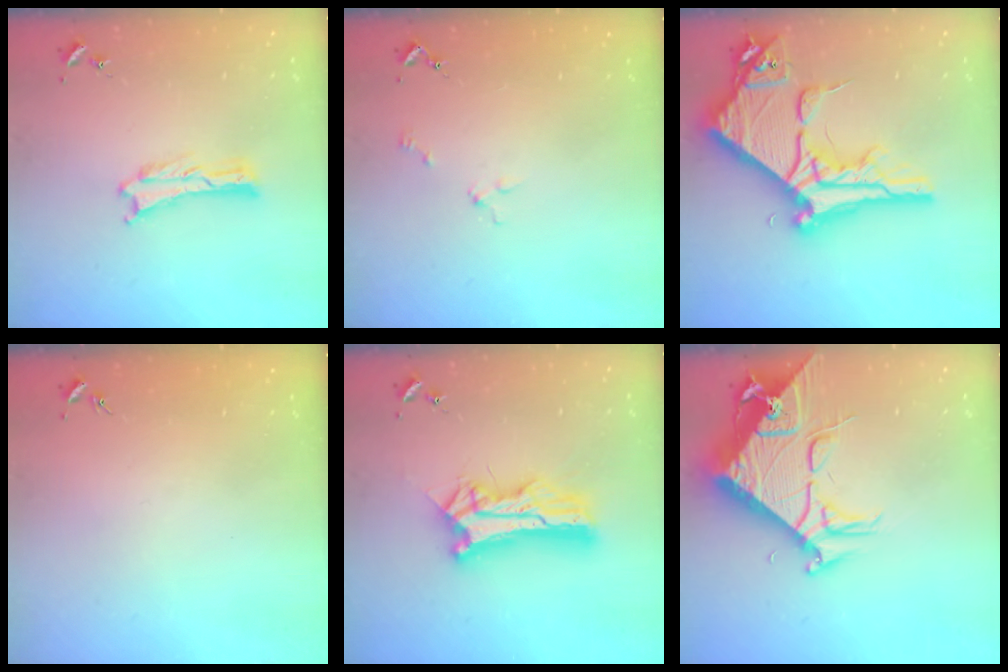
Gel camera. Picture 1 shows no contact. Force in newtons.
{"total": 2.0, "press": 2.0, "slide": 0.2}
{"total": 13.6, "press": 13.6, "slide": 1.4}
{"total": 0.0}
{"total": 11.7, "press": 11.6, "slide": 1.0}
{"total": 9.8, "press": 9.8, "slide": 1.1}